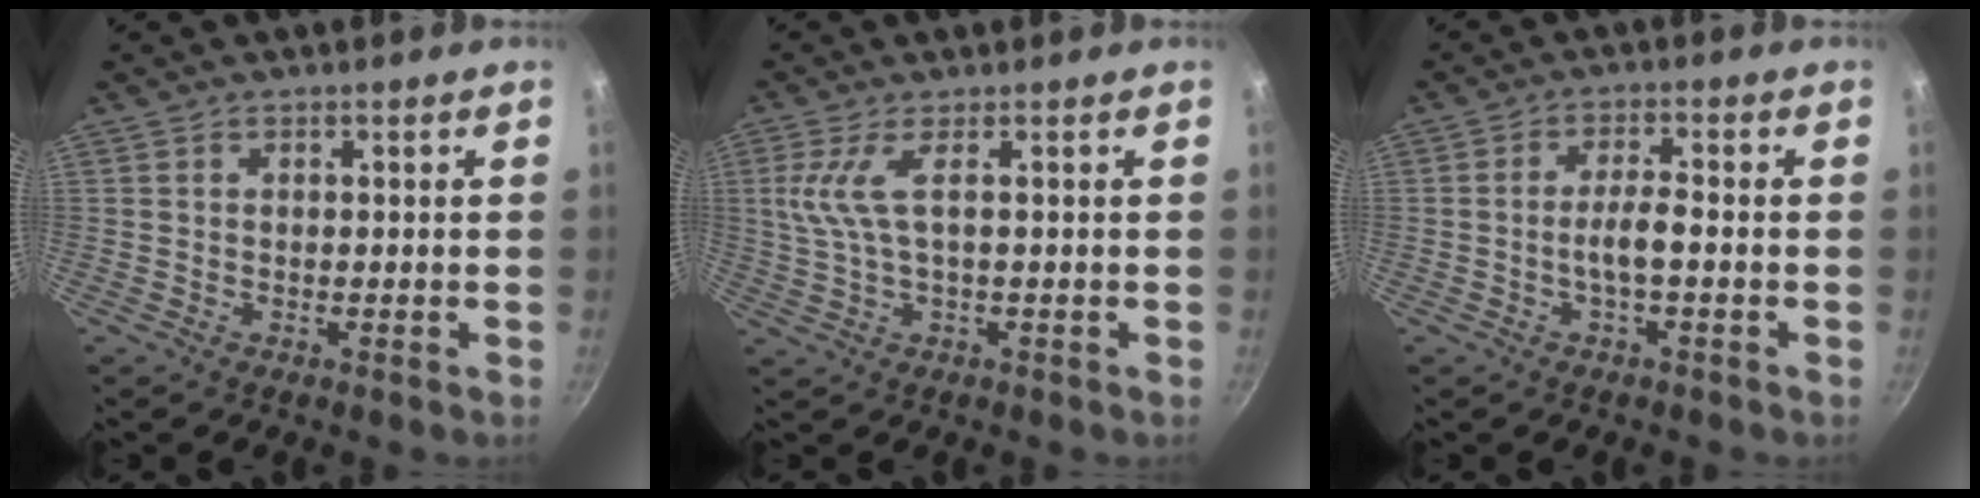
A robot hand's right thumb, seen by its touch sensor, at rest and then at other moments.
{"total": 5.4, "force": [0.7, 1.1, 5.3], "torque": [-0.126, -0.001, 0.020]}
{"total": 4.2, "force": [-1.2, 0.8, 3.9], "torque": [-0.077, 0.020, -0.025]}